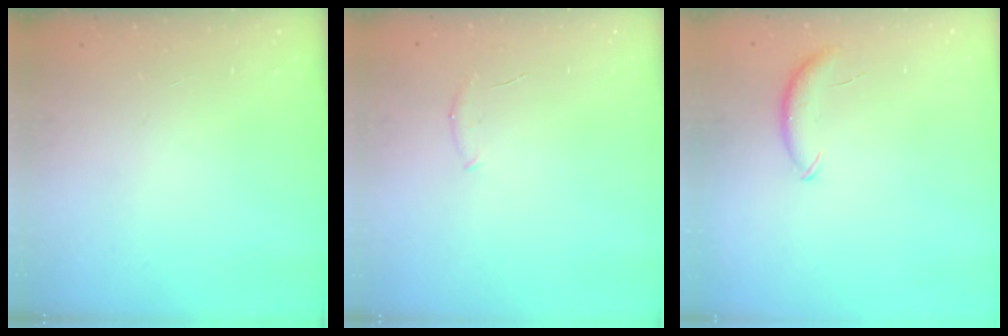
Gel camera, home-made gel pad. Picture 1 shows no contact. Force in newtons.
{"total": 5.5, "press": 5.4, "slide": 1.3}
{"total": 7.4, "press": 7.4, "slide": 1.1}